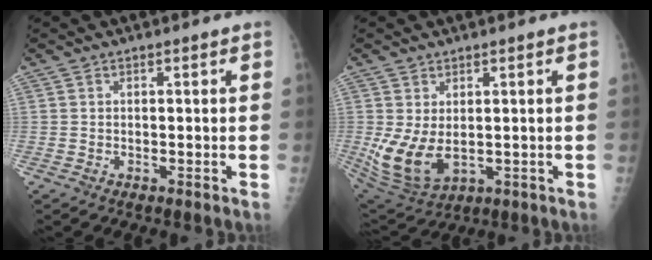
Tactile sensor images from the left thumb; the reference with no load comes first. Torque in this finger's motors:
{"motor_torque": [0.34, 0.38, 1.17, 0.02, 0.31]}